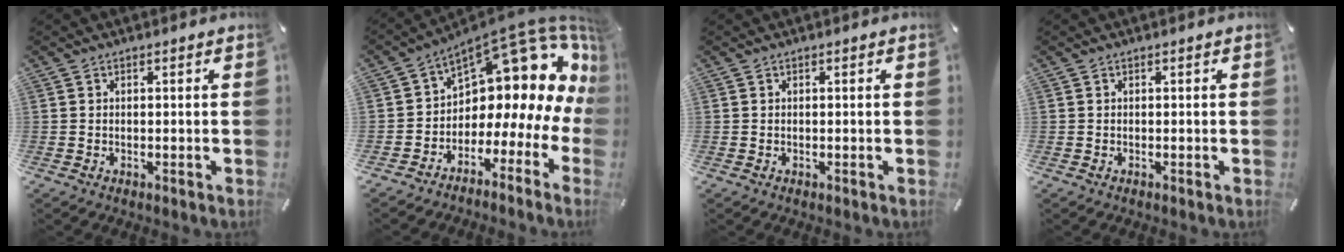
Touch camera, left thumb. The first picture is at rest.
{"total": 13.1, "force": [8.0, 7.4, 7.3], "torque": [-0.099, -0.080, 0.141]}
{"total": 0.0}
{"total": 0.0}